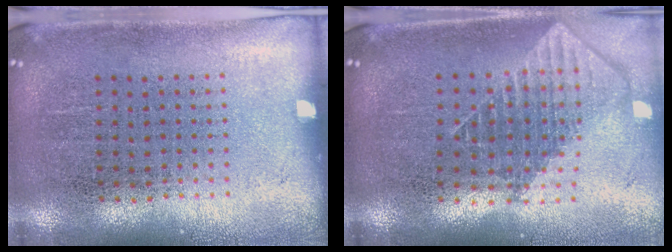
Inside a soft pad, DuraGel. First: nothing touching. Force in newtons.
{"total": 1.9, "press": 1.5, "slide": 1.2}